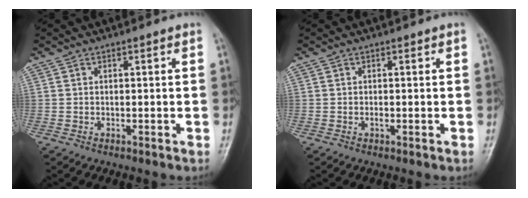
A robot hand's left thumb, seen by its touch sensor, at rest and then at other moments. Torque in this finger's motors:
{"motor_torque": [-0.01, 0.01, 0.07, 0.08, 0.00]}